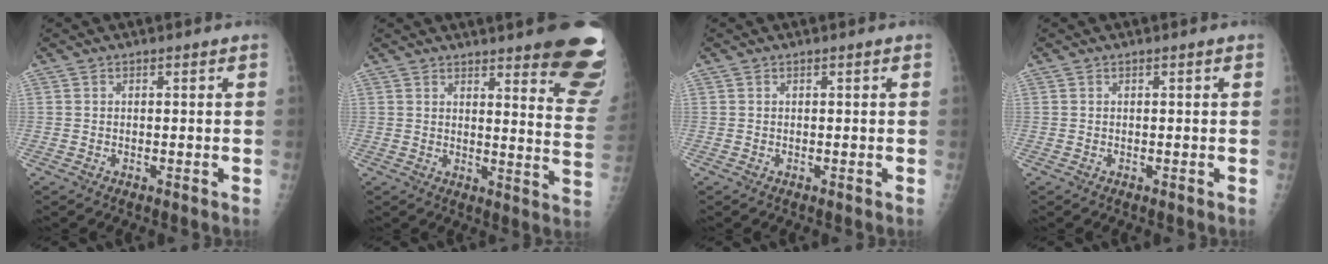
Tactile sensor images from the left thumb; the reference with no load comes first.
{"total": 19.2, "force": [13.7, 3.7, 12.9], "torque": [-0.134, -0.088, 0.153]}
{"total": 0.0}
{"total": 0.0}